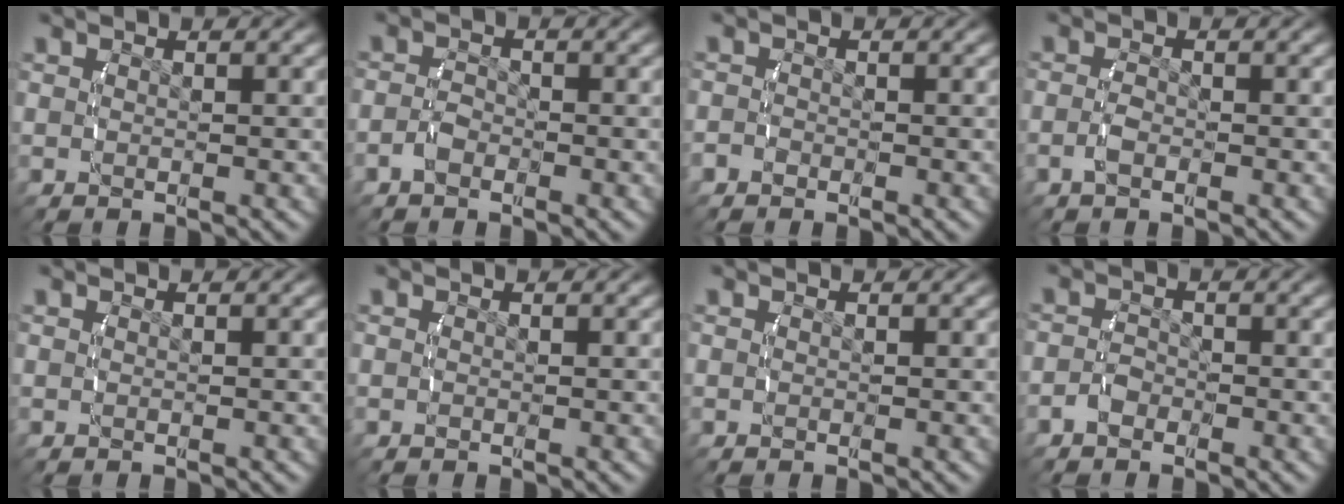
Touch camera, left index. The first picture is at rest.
{"total": 1.5, "force": [-1.2, 0.8, 0.6], "torque": [-0.013, -0.005, -0.021]}
{"total": 1.0, "force": [-0.9, 0.5, -0.1], "torque": [-0.003, -0.006, -0.017]}
{"total": 1.4, "force": [-0.9, 0.6, 0.8], "torque": [-0.024, -0.005, -0.017]}
{"total": 0.0}
{"total": 0.0}
{"total": 0.0}
{"total": 1.6, "force": [-1.3, 0.9, 0.3], "torque": [-0.005, -0.005, -0.023]}